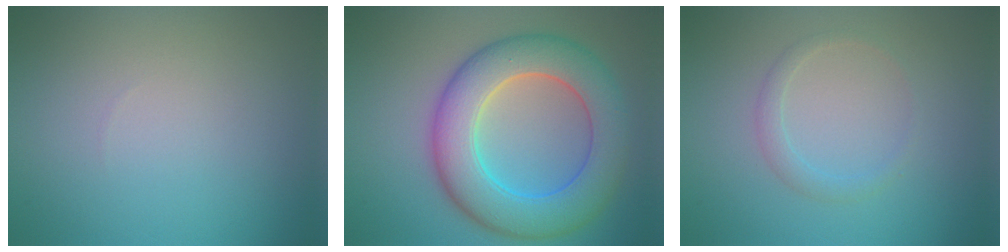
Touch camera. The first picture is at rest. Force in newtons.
{"total": 9.3, "press": 9.3, "slide": 0.4}
{"total": 1.4, "press": 1.4, "slide": 0.1}